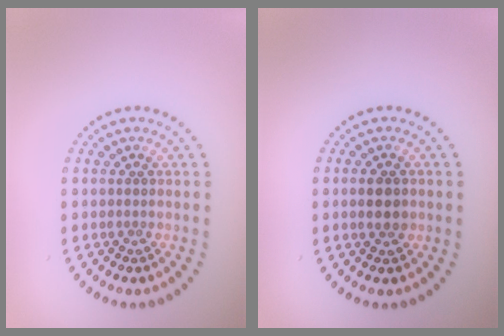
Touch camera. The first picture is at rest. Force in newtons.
{"total": 2.2, "press": 2.2, "slide": 0.1}